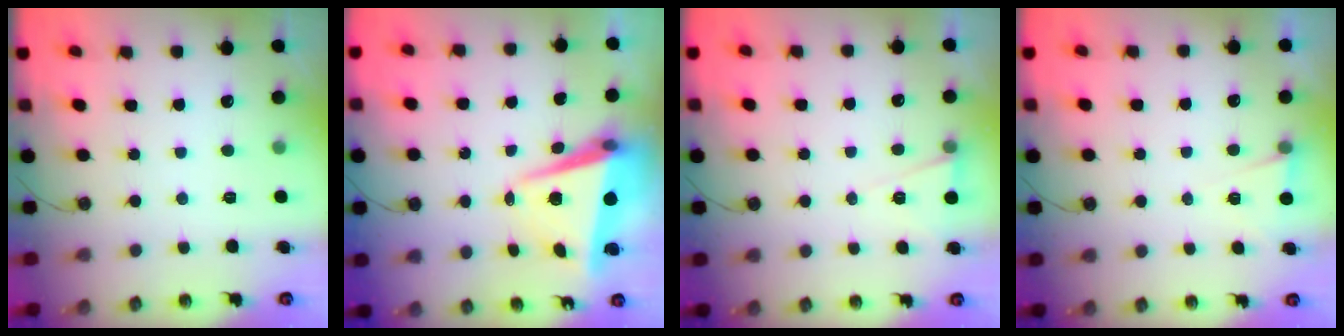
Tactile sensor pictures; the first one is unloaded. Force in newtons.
{"total": 7.3, "press": 7.1, "slide": 1.8}
{"total": 5.5, "press": 3.3, "slide": 4.4}
{"total": 4.9, "press": 2.1, "slide": 4.4}